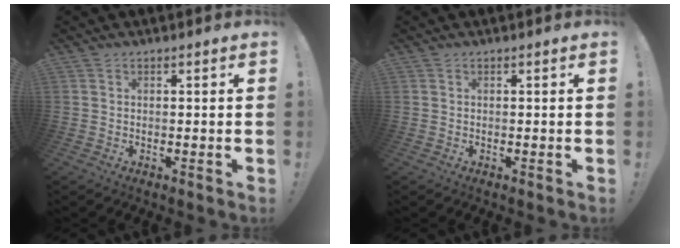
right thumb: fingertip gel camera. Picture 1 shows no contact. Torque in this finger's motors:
{"motor_torque": [0.01, -0.01, -0.02, 0.02, 0.00]}